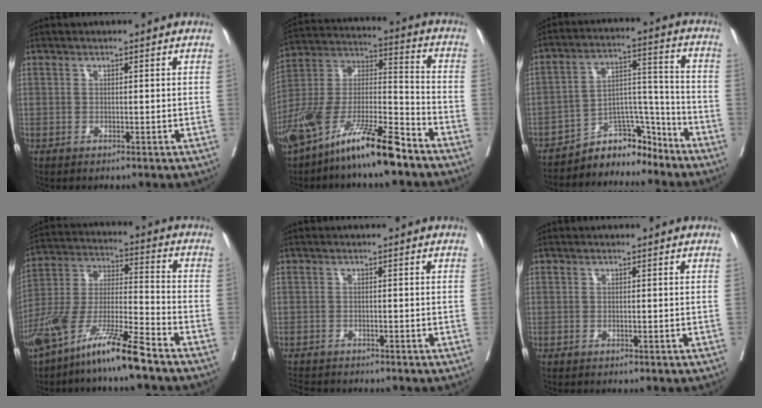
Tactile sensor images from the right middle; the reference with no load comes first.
{"total": 17.1, "force": [-12.2, 2.5, 11.7], "torque": [-0.246, -0.012, -0.227]}
{"total": 8.5, "force": [-8.2, 2.3, 0.4], "torque": [0.006, 0.055, -0.142]}
{"total": 14.0, "force": [-10.0, 0.5, 9.8], "torque": [-0.205, -0.017, -0.191]}
{"total": 4.4, "force": [-4.1, 0.8, 1.1], "torque": [-0.015, -0.011, -0.067]}
{"total": 0.0}